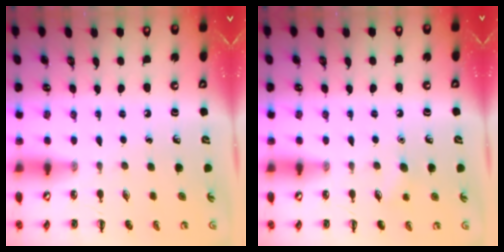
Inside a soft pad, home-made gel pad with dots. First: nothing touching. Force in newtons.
{"total": 4.4, "press": 4.2, "slide": 1.1}